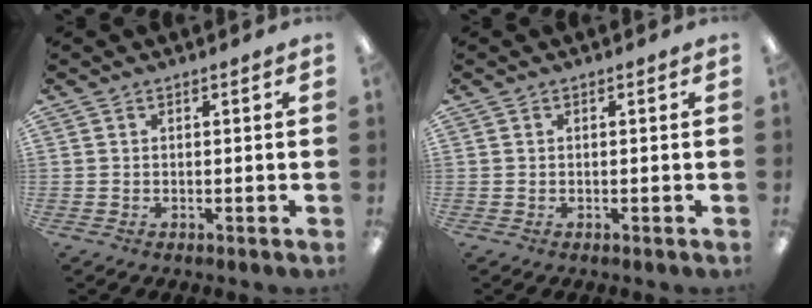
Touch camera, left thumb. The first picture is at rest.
{"total": 0.0}